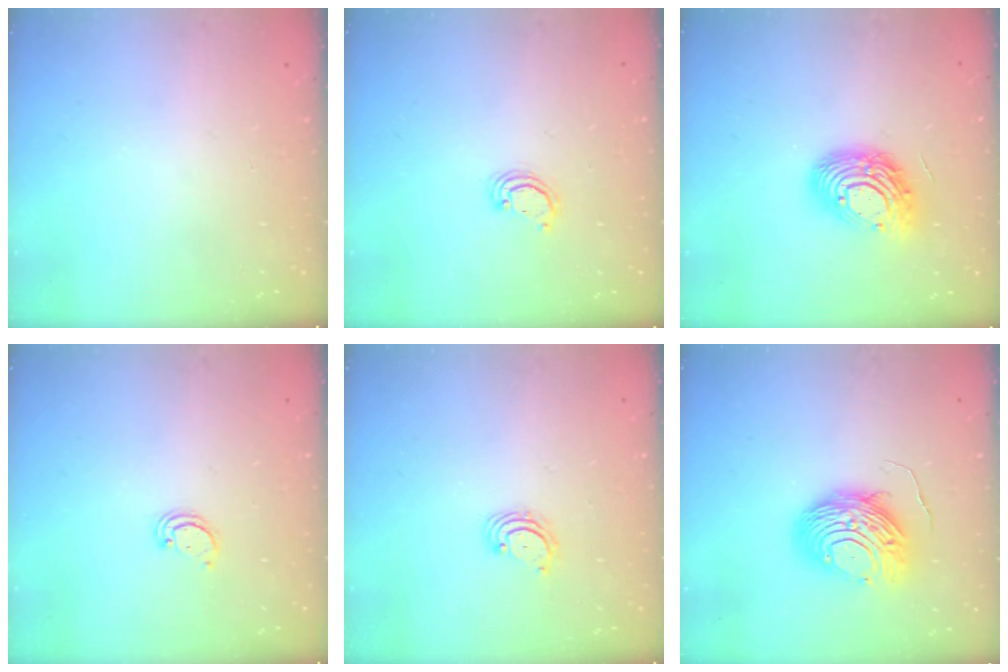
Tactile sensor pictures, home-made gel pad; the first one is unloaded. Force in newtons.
{"total": 2.0, "press": 2.0, "slide": 0.2}
{"total": 15.0, "press": 15.0, "slide": 1.2}
{"total": 2.2, "press": 2.2, "slide": 0.1}
{"total": 3.1, "press": 3.1, "slide": 0.3}
{"total": 10.8, "press": 10.8, "slide": 1.0}